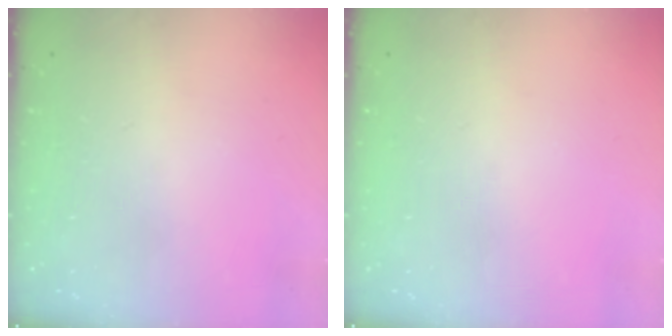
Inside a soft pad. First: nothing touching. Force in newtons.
{"total": 0.0}